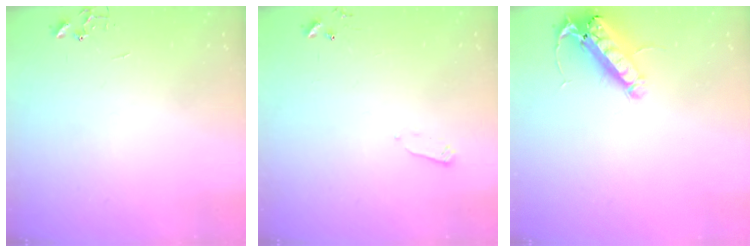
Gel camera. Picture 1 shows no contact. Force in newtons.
{"total": 2.4, "press": 2.4, "slide": 0.4}
{"total": 15.2, "press": 15.0, "slide": 2.7}